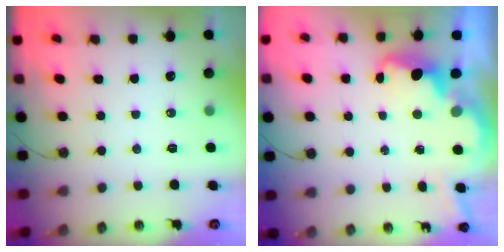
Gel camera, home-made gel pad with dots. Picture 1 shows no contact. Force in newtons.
{"total": 3.9, "press": 3.8, "slide": 0.7}